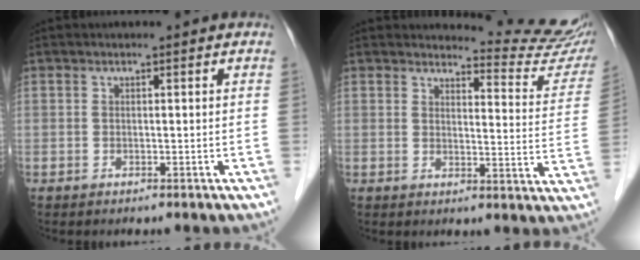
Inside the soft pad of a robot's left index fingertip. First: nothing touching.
{"total": 11.8, "force": [11.7, 0.2, 1.3], "torque": [-0.005, -0.086, 0.116]}